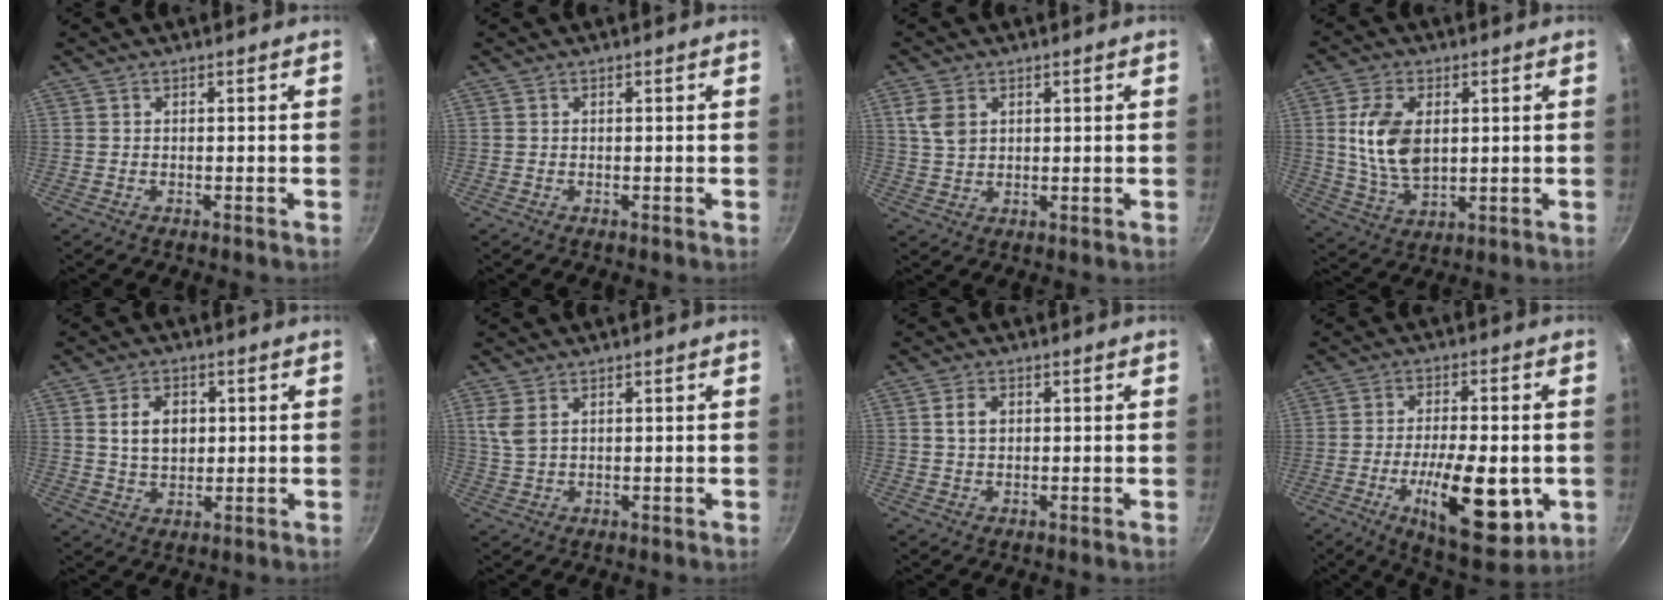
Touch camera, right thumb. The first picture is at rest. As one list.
[{"total": 0.0}, {"total": 5.0, "force": [1.9, 3.5, 3.1], "torque": [-0.056, -0.002, 0.039]}, {"total": 11.9, "force": [2.1, 7.1, 9.3], "torque": [-0.167, -0.015, 0.045]}, {"total": 7.3, "force": [1.5, 5.2, 4.9], "torque": [-0.067, -0.005, 0.029]}, {"total": 4.2, "force": [1.8, 2.4, 2.9], "torque": [-0.060, -0.001, 0.040]}, {"total": 3.1, "force": [0.8, 2.2, 2.1], "torque": [-0.031, 0.002, 0.014]}, {"total": 17.4, "force": [-4.5, 6.9, 15.3], "torque": [-0.220, 0.002, -0.063]}]